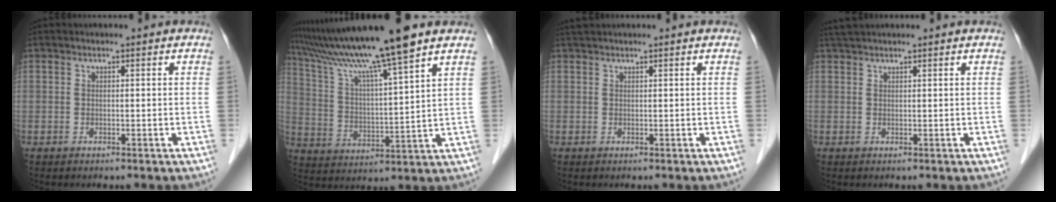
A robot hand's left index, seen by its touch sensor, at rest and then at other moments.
{"total": 16.1, "force": [12.9, -1.7, 9.6], "torque": [-0.174, 0.011, 0.221]}
{"total": 2.0, "force": [1.9, -0.1, 0.6], "torque": [-0.008, 0.023, 0.036]}
{"total": 3.0, "force": [2.8, -0.1, 1.1], "torque": [-0.014, 0.028, 0.050]}